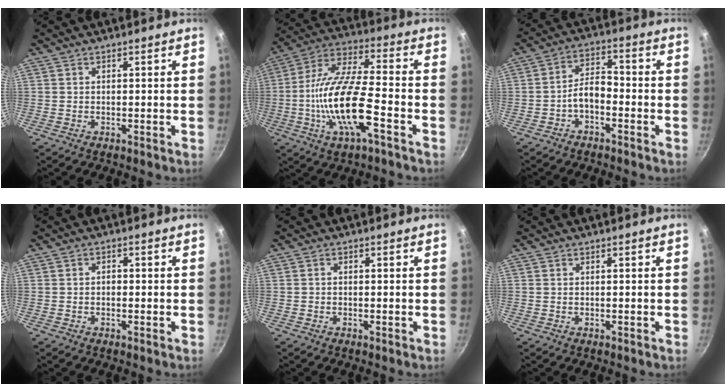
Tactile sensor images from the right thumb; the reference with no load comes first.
{"total": 17.4, "force": [-5.1, 5.4, 15.8], "torque": [-0.302, 0.033, -0.109]}
{"total": 5.4, "force": [-2.5, 2.9, 3.8], "torque": [-0.057, 0.039, -0.049]}
{"total": 1.2, "force": [-0.3, 0.9, 0.8], "torque": [-0.014, 0.006, -0.005]}
{"total": 0.5, "force": [-0.2, 0.4, 0.3], "torque": [-0.005, 0.004, -0.003]}
{"total": 0.0}